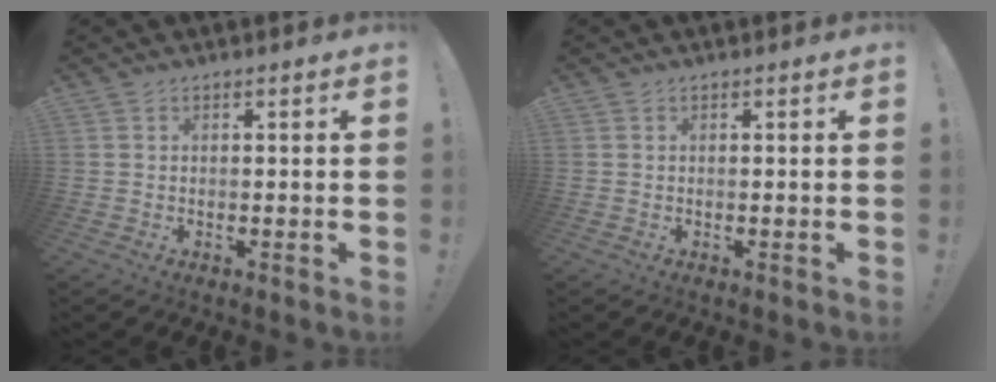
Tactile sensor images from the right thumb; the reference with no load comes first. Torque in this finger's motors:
{"motor_torque": [0.00, 0.00, 0.00, 0.00, 0.00]}